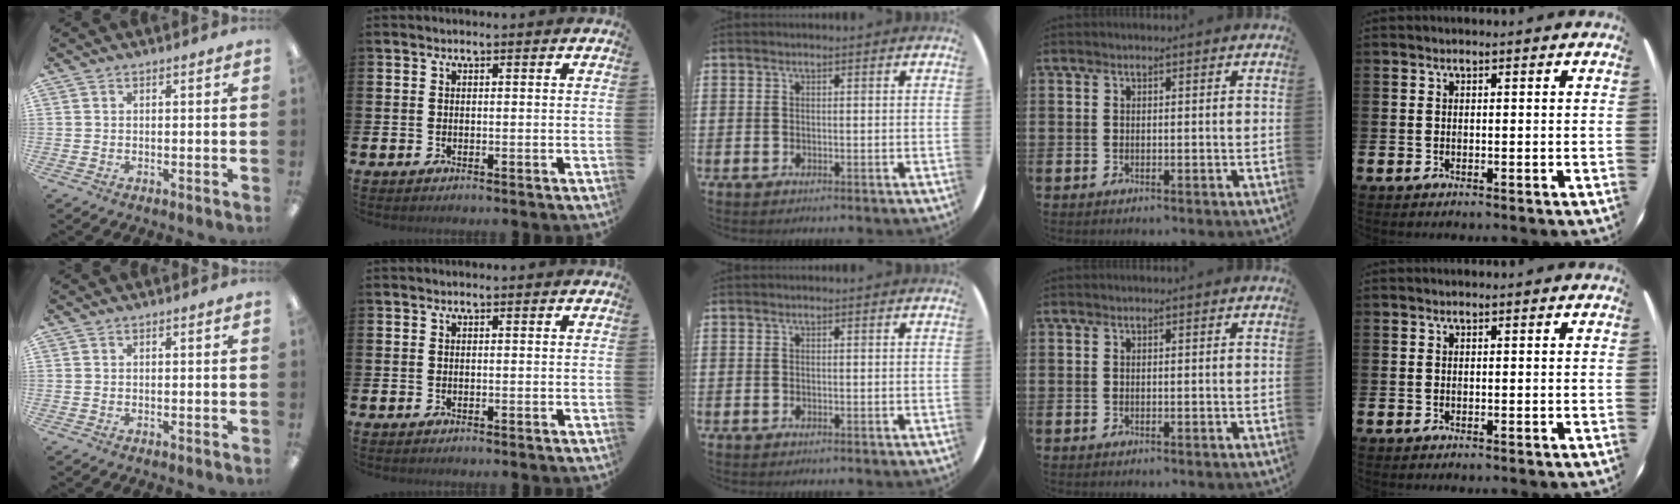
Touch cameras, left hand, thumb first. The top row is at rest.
{}